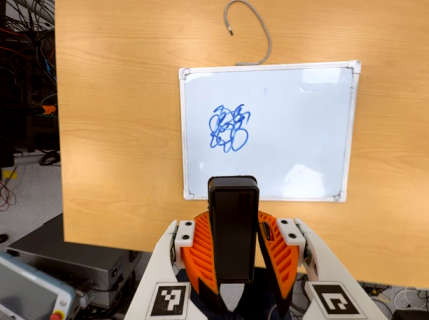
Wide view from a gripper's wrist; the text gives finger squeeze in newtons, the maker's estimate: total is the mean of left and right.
{"total": 7.4, "left": 6.7, "right": 8.0}